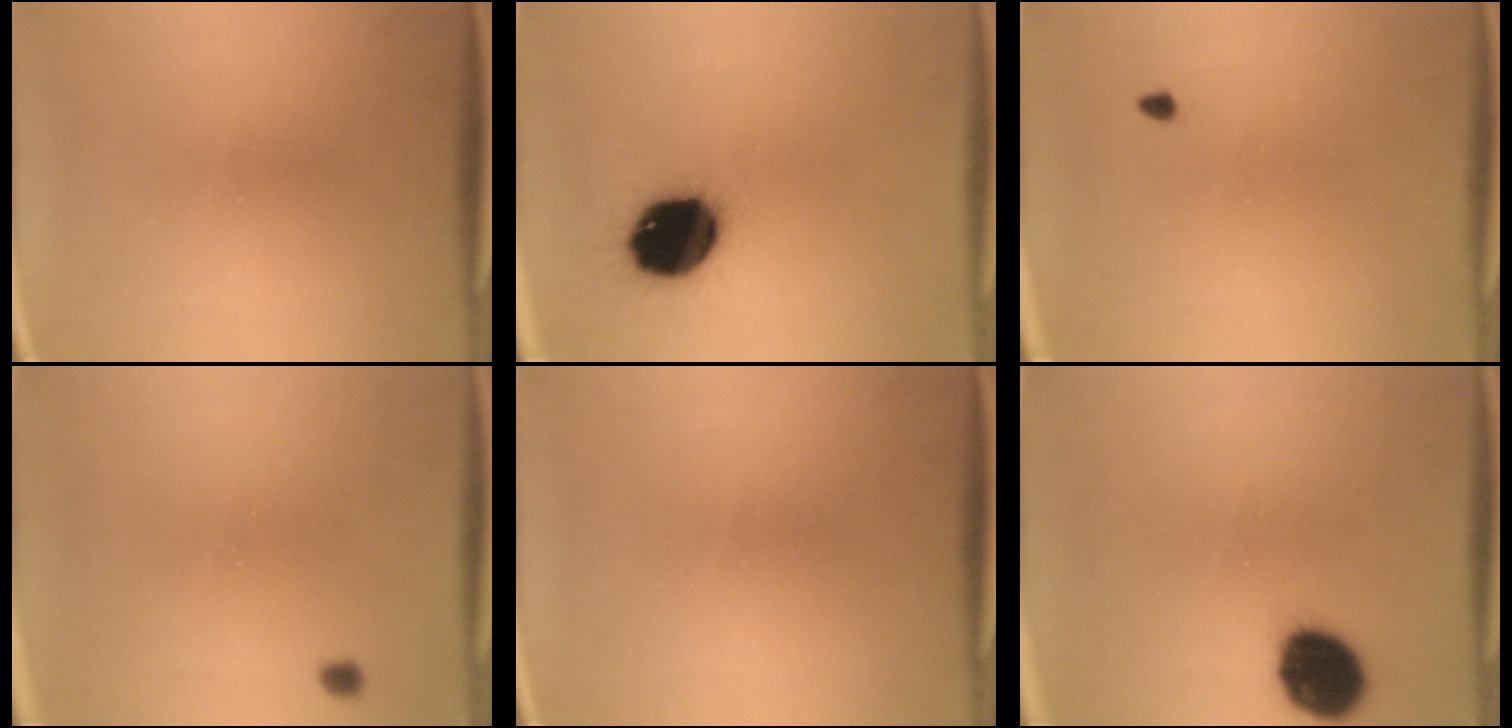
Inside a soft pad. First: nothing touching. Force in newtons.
{"total": 18.5}
{"total": 0.7}
{"total": 1.0}
{"total": 0.0}
{"total": 12.9}